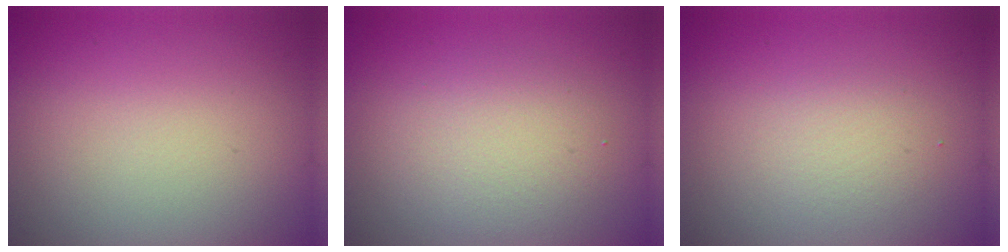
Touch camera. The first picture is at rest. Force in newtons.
{"total": 3.1, "press": 3.1, "slide": 0.3}
{"total": 1.9, "press": 1.9, "slide": 0.0}